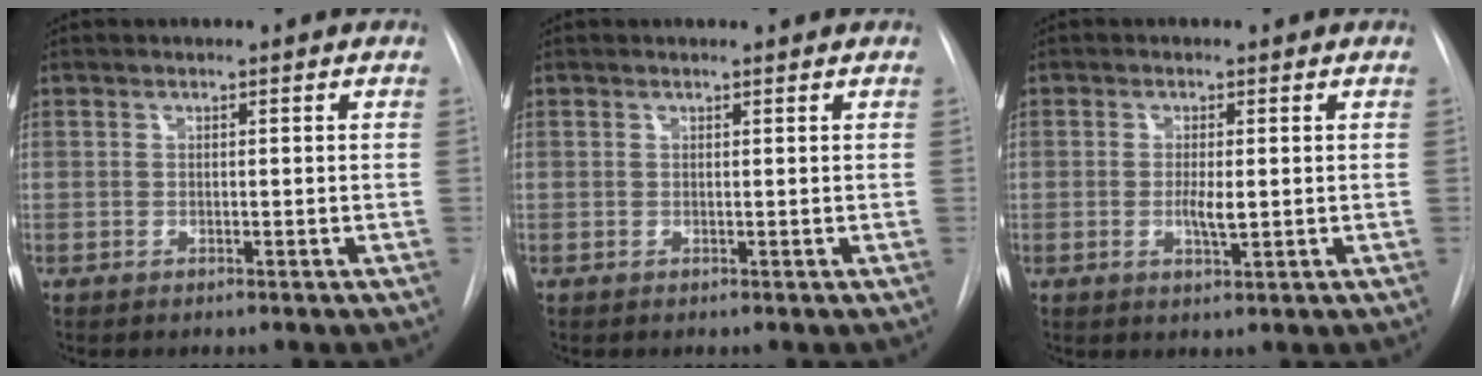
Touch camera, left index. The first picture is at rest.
{"total": 1.0, "force": [1.0, 0.1, 0.0], "torque": [-0.008, 0.003, 0.010]}
{"total": 2.5, "force": [-0.4, 0.5, 2.4], "torque": [-0.046, -0.008, -0.005]}